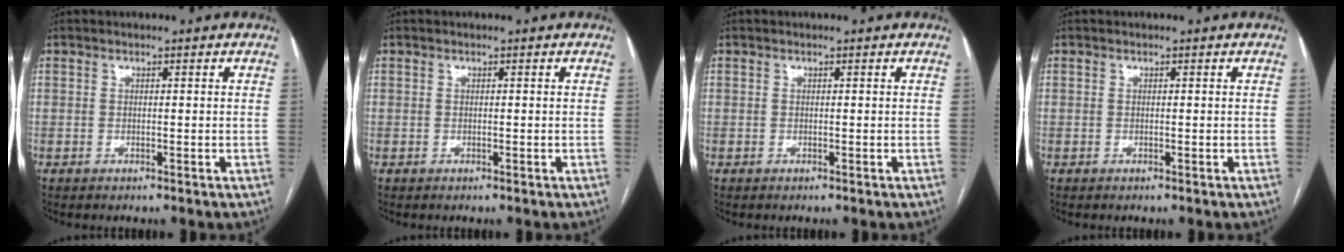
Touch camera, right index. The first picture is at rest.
{"total": 0.0}
{"total": 0.0}
{"total": 0.0}